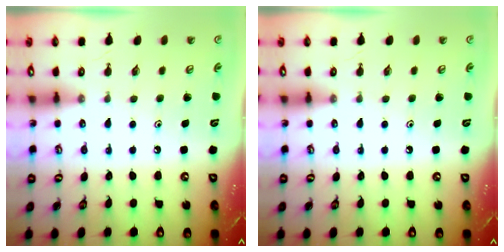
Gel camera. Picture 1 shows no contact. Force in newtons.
{"total": 0.0}